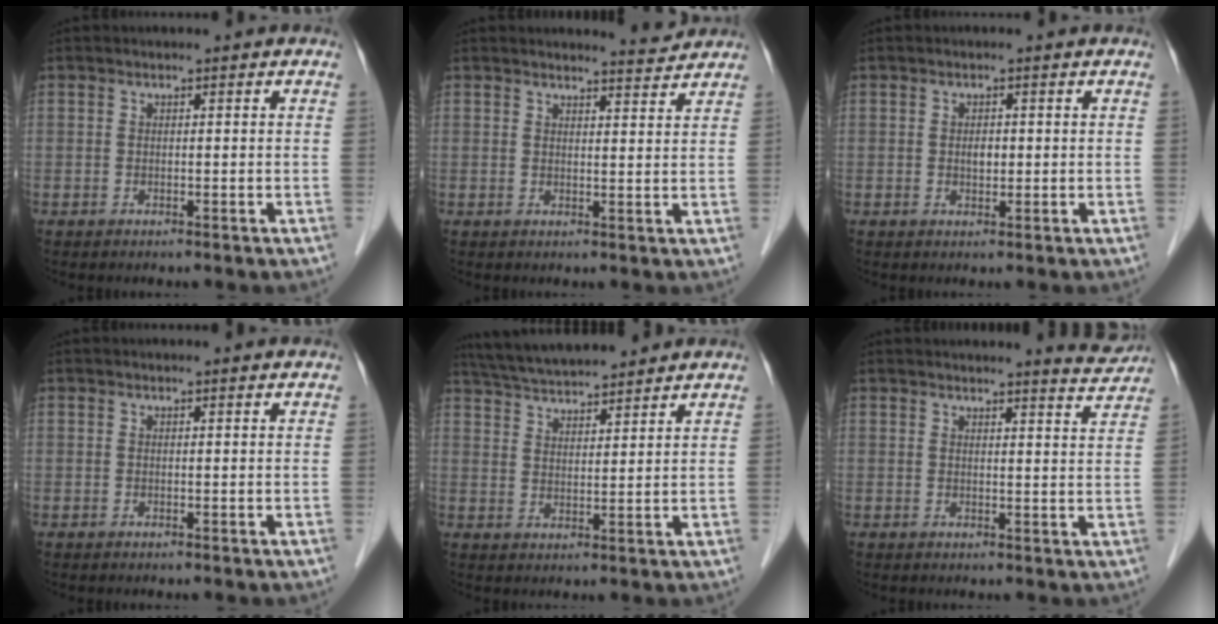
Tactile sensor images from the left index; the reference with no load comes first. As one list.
[{"total": 3.2, "force": [3.2, -0.2, -0.2], "torque": [-0.008, -0.013, 0.040]}, {"total": 1.4, "force": [0.1, 0.9, 1.1], "torque": [-0.020, 0.000, 0.003]}, {"total": 0.7, "force": [0.7, 0.0, 0.1], "torque": [-0.010, -0.002, 0.008]}, {"total": 11.2, "force": [10.3, 1.1, 4.1], "torque": [-0.077, 0.027, 0.171]}, {"total": 4.8, "force": [4.8, -0.2, 0.4], "torque": [-0.013, -0.025, 0.045]}]